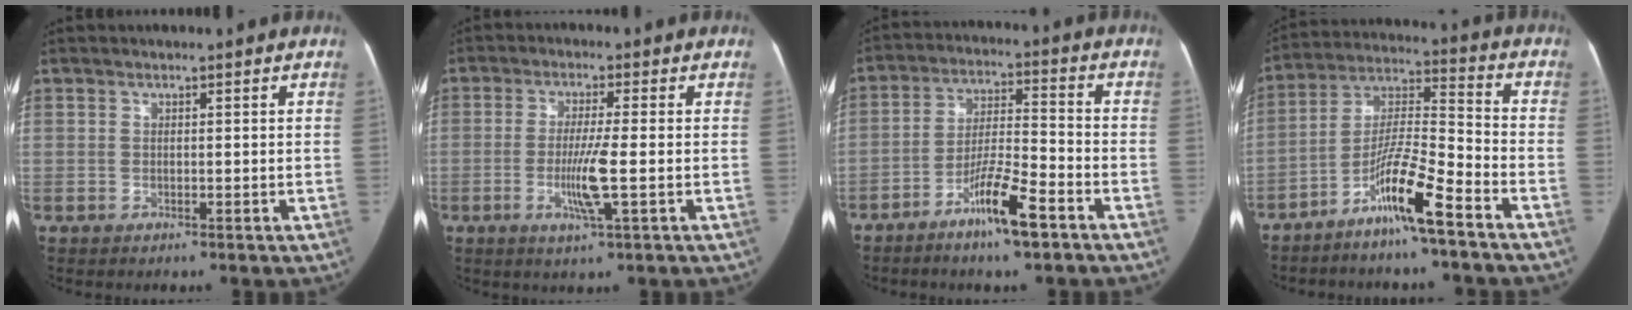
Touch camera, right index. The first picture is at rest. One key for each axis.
{"total": 6.3, "fx": -1.5, "fy": -0.4, "fz": 6.1, "tx": -0.117, "ty": -0.015, "tz": -0.029}
{"total": 9.6, "fx": -5.9, "fy": 0.8, "fz": 7.5, "tx": -0.143, "ty": -0.005, "tz": -0.106}
{"total": 11.2, "fx": -7.2, "fy": -0.1, "fz": 8.6, "tx": -0.167, "ty": -0.002, "tz": -0.136}